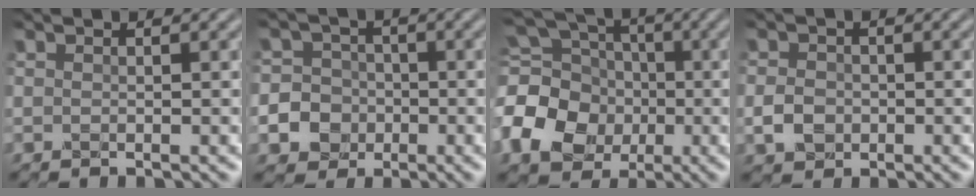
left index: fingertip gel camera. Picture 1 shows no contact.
{"total": 8.5, "force": [-3.2, 7.7, 1.6], "torque": [-0.035, -0.018, -0.084]}
{"total": 12.3, "force": [-2.5, 10.1, 6.6], "torque": [-0.173, -0.008, -0.069]}
{"total": 2.4, "force": [-0.7, 2.0, 1.2], "torque": [-0.025, -0.001, -0.020]}